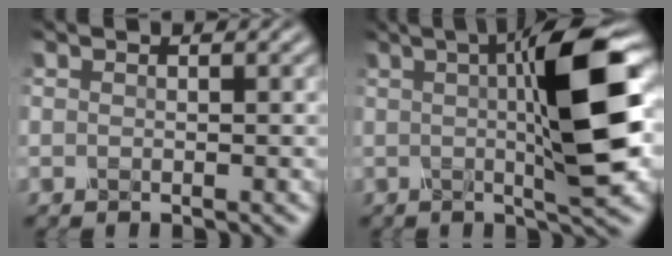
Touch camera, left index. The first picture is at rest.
{"total": 10.5, "force": [1.5, 1.7, 10.2], "torque": [-0.138, 0.010, 0.024]}